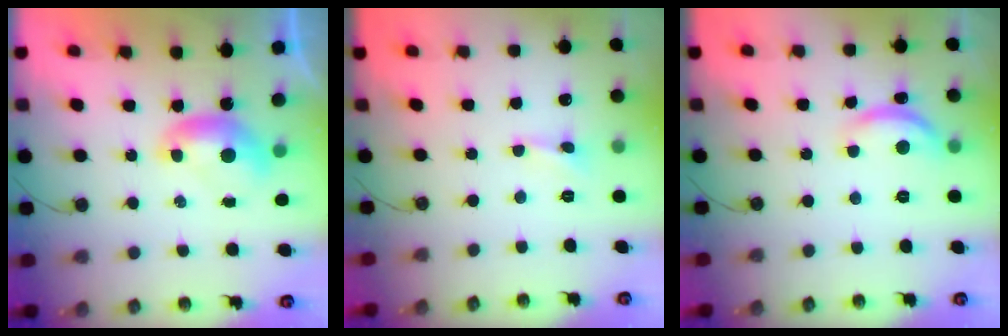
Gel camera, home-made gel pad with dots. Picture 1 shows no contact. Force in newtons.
{"total": 1.7, "press": 1.6, "slide": 0.5}
{"total": 5.1, "press": 5.1, "slide": 0.5}